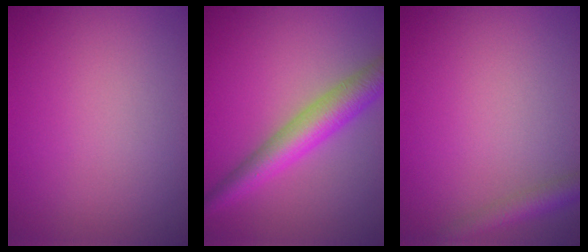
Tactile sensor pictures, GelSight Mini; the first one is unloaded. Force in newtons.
{"total": 5.0, "press": 5.0, "slide": 0.1}
{"total": 2.3, "press": 2.3, "slide": 0.1}